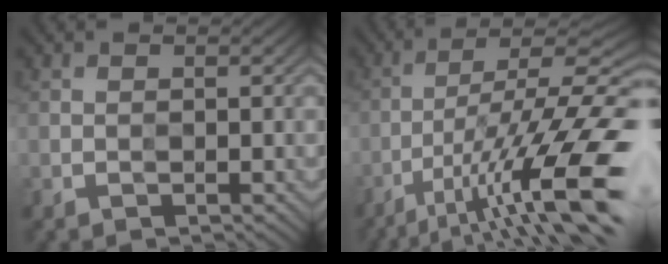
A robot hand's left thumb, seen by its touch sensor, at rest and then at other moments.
{"total": 16.6, "force": [-7.8, 4.1, 14.1], "torque": [-0.235, -0.001, -0.136]}